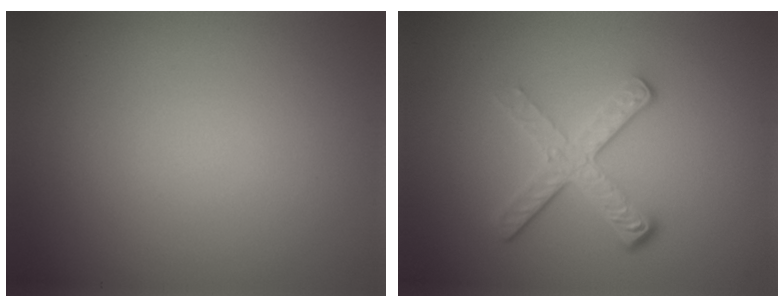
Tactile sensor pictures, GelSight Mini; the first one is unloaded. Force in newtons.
{"total": 4.1, "press": 2.7, "slide": 3.0}